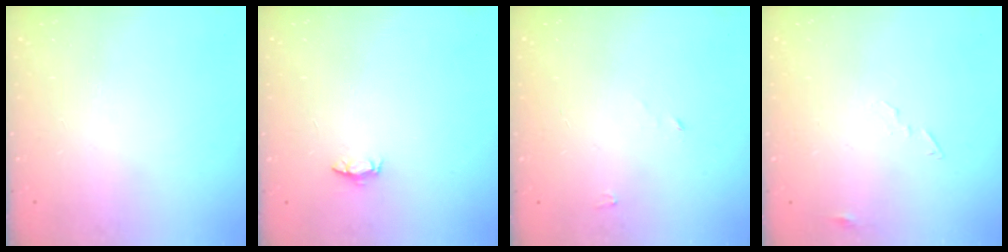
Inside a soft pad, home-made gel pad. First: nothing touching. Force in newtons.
{"total": 3.1, "press": 3.1, "slide": 0.3}
{"total": 2.4, "press": 2.4, "slide": 0.2}
{"total": 4.3, "press": 4.3, "slide": 0.3}